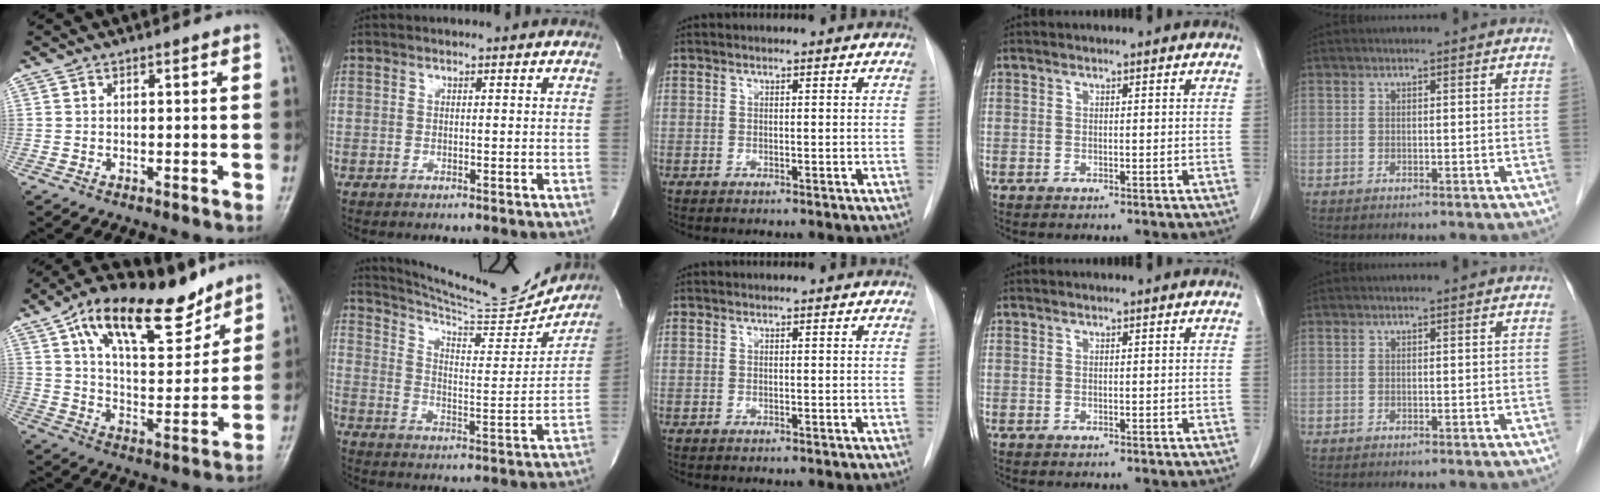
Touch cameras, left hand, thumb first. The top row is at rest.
{"thumb": {"total": 20.1, "force": [12.7, 8.6, 12.9], "torque": [-0.170, -0.049, 0.218]}, "index": {"total": 17.6, "force": [17.1, 0.5, 4.3], "torque": [-0.080, -0.057, 0.243]}}